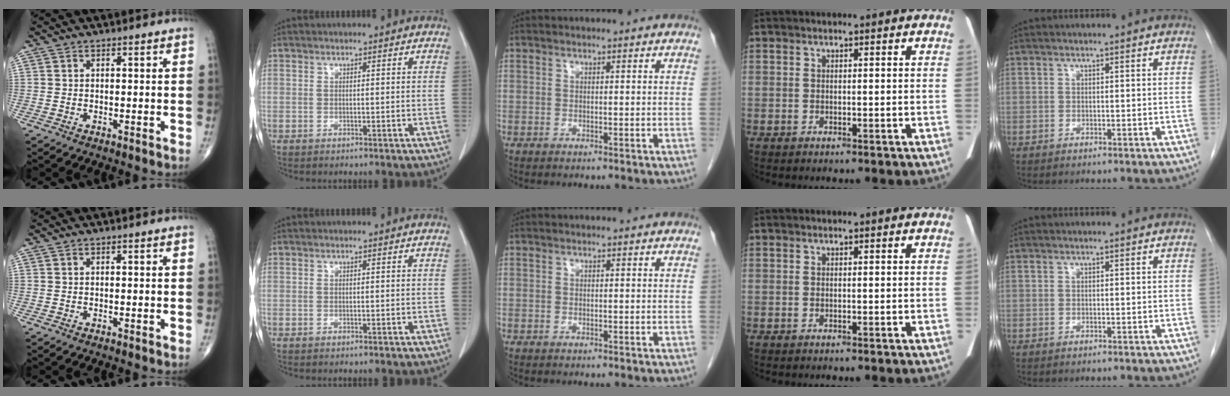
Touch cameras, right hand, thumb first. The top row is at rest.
{}